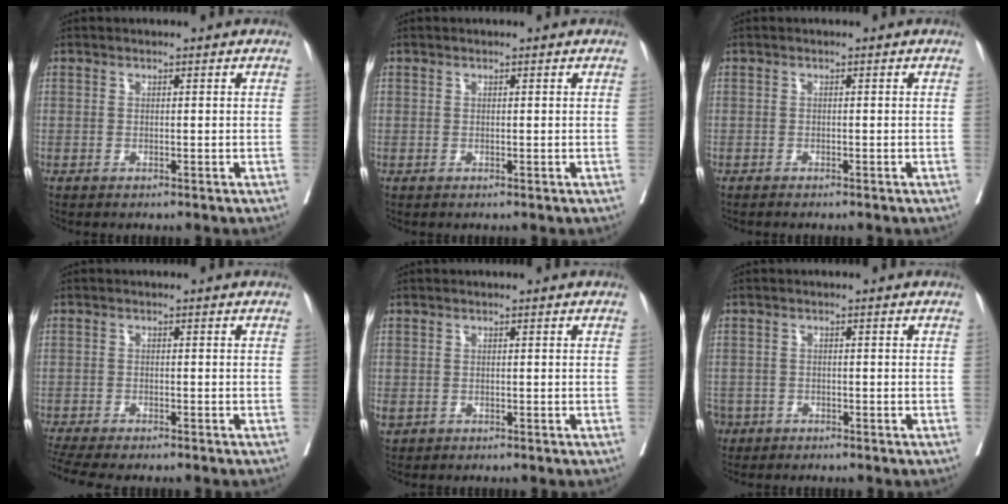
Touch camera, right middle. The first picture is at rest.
{"total": 0.0}
{"total": 1.3, "force": [-1.2, 0.1, 0.6], "torque": [-0.011, -0.002, -0.016]}
{"total": 9.5, "force": [-8.0, 1.9, 4.7], "torque": [-0.083, -0.005, -0.122]}
{"total": 1.3, "force": [-0.4, 1.1, 0.6], "torque": [-0.017, 0.000, -0.001]}
{"total": 5.2, "force": [-3.2, 3.9, 1.0], "torque": [-0.035, 0.001, -0.058]}